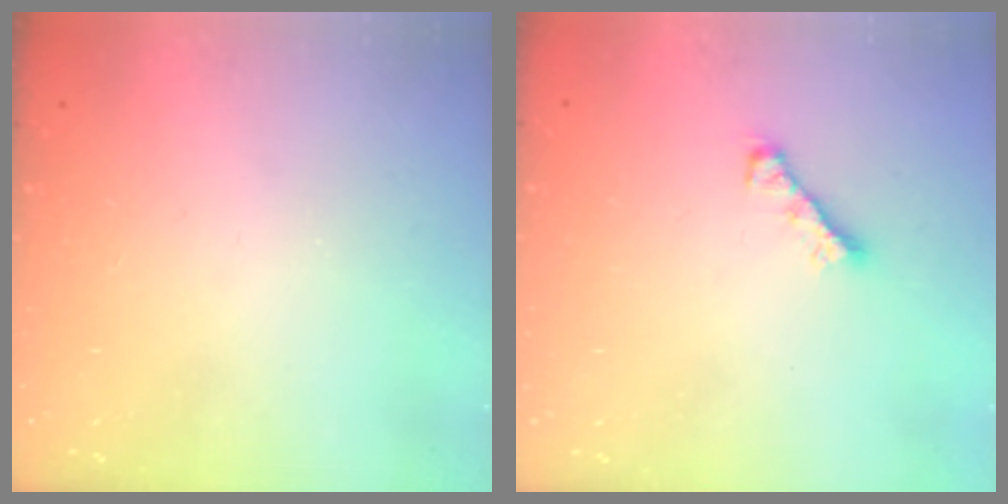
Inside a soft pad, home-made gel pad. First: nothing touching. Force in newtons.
{"total": 3.5, "press": 3.4, "slide": 0.7}